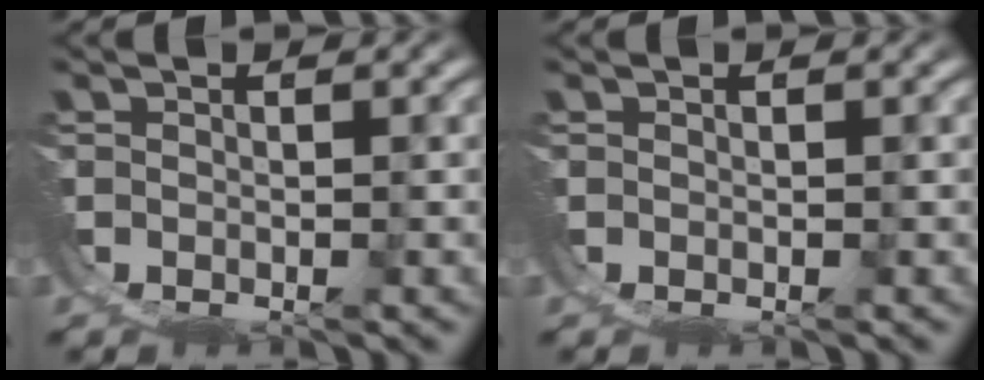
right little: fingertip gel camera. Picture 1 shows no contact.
{"total": 0.0}